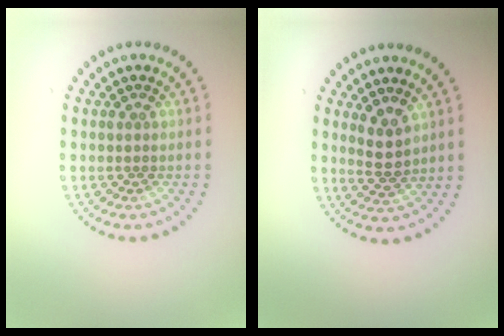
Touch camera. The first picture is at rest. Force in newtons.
{"total": 2.2, "press": 2.0, "slide": 0.9}